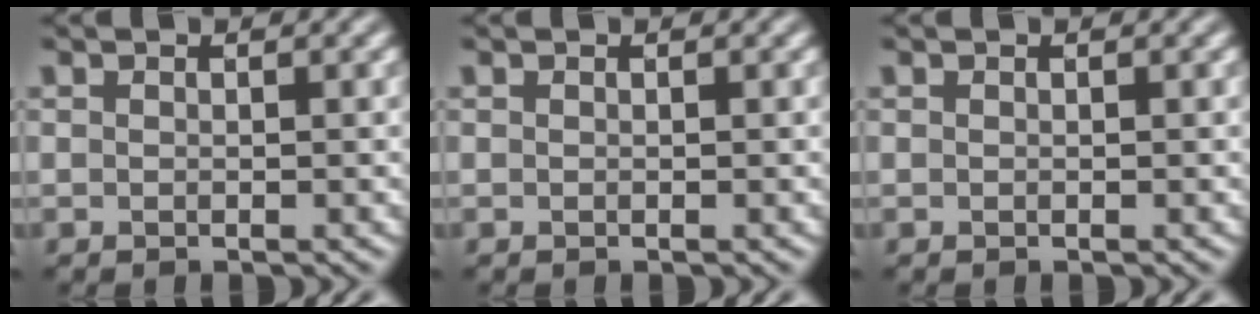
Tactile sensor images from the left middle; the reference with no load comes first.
{"total": 0.0}
{"total": 0.0}